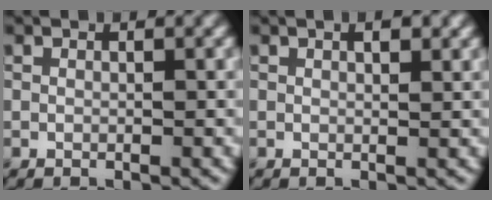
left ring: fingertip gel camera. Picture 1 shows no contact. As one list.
[{"total": 1.2, "force": [0.6, 0.4, 1.0], "torque": [-0.013, 0.000, 0.011]}]